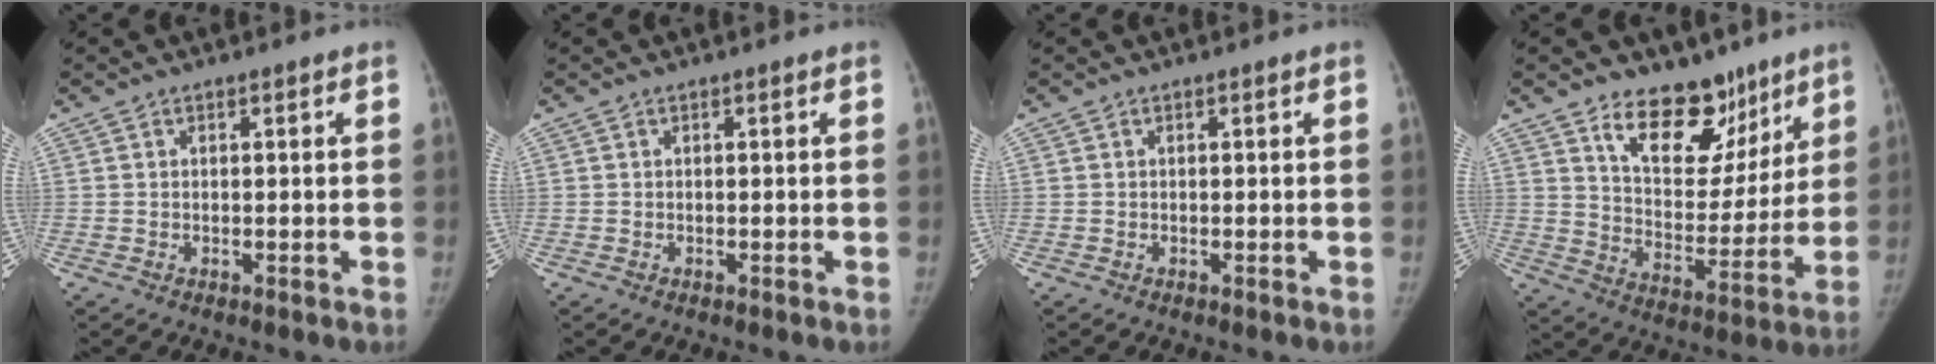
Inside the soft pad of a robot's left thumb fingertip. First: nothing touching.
{"total": 0.0}
{"total": 0.0}
{"total": 16.1, "force": [10.9, 9.0, 7.7], "torque": [-0.051, -0.071, 0.182]}